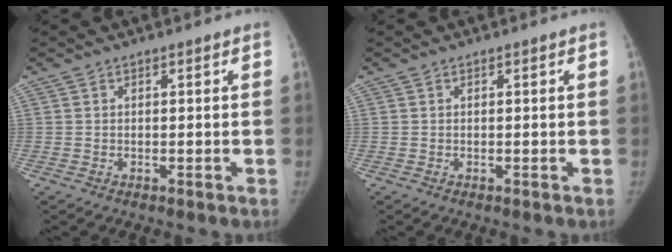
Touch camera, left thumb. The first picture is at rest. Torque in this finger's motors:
{"motor_torque": [0.00, 0.00, 0.01, 0.00, 0.00]}